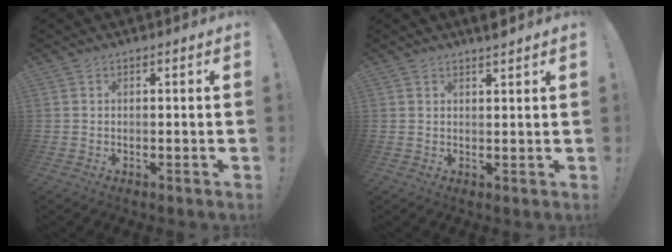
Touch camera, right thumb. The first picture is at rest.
{"total": 1.9, "force": [1.8, 0.0, 0.8], "torque": [-0.007, -0.013, 0.029]}